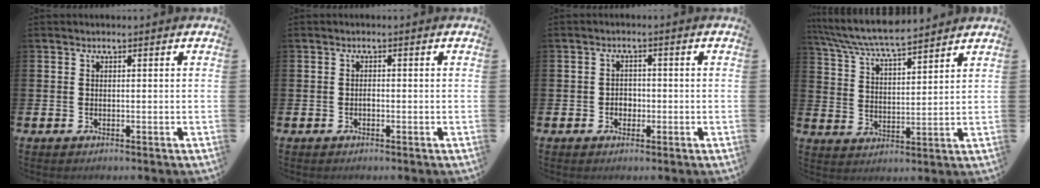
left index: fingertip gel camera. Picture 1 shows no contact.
{"total": 0.7, "force": [-0.4, 0.4, 0.4], "torque": [-0.016, 0.003, -0.006]}
{"total": 2.0, "force": [-0.6, 1.7, 0.8], "torque": [-0.009, 0.002, -0.017]}
{"total": 6.9, "force": [6.6, 0.6, 2.1], "torque": [-0.071, -0.032, 0.117]}